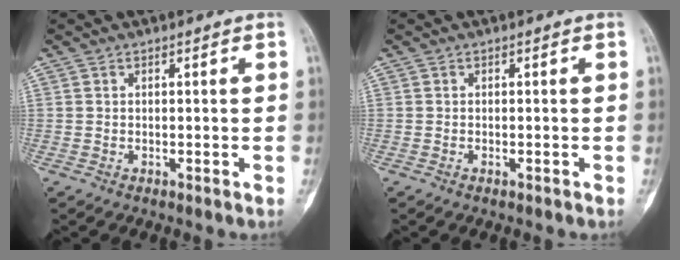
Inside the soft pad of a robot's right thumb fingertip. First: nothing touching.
{"total": 0.5, "force": [-0.3, 0.2, 0.3], "torque": [-0.008, 0.004, -0.004]}